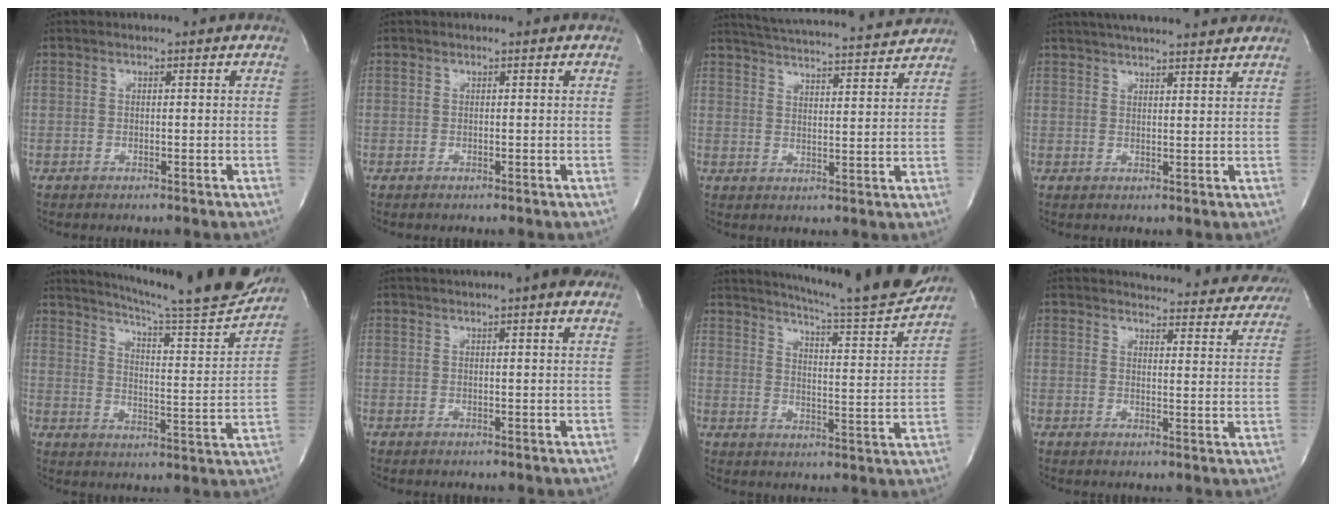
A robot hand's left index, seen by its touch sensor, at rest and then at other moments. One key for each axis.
{"total": 0.0}
{"total": 17.4, "fx": 16.5, "fy": 0.8, "fz": 5.6, "tx": -0.100, "ty": -0.001, "tz": 0.226}
{"total": 13.9, "fx": 12.3, "fy": 1.5, "fz": 6.4, "tx": -0.105, "ty": 0.034, "tz": 0.169}
{"total": 22.3, "fx": 20.3, "fy": 0.7, "fz": 9.3, "tx": -0.147, "ty": -0.062, "tz": 0.265}
{"total": 7.1, "fx": 5.6, "fy": 0.3, "fz": 4.4, "tx": -0.069, "ty": 0.026, "tz": 0.067}
{"total": 19.7, "fx": 18.0, "fy": 0.2, "fz": 8.1, "tx": -0.129, "ty": -0.051, "tz": 0.237}
{"total": 22.6, "fx": 21.7, "fy": 4.0, "fz": 4.7, "tx": -0.052, "ty": -0.065, "tz": 0.238}